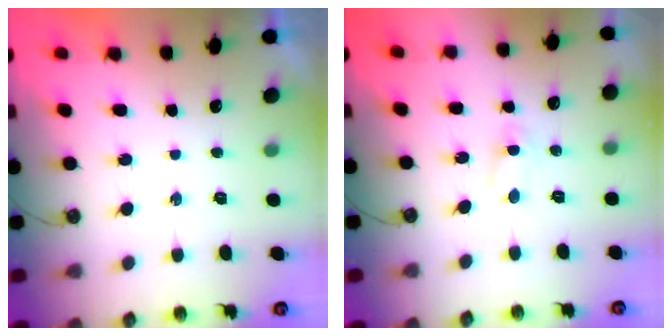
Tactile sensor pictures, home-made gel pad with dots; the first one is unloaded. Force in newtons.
{"total": 2.7, "press": 2.7, "slide": 0.3}